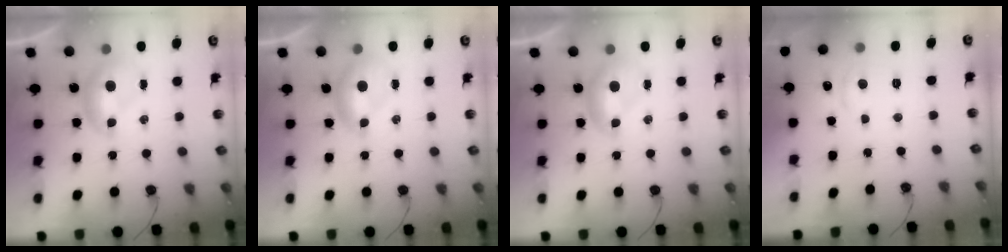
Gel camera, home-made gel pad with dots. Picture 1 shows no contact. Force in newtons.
{"total": 0.8, "press": 0.6, "slide": 0.5}
{"total": 0.0}
{"total": 1.4, "press": 1.1, "slide": 0.9}